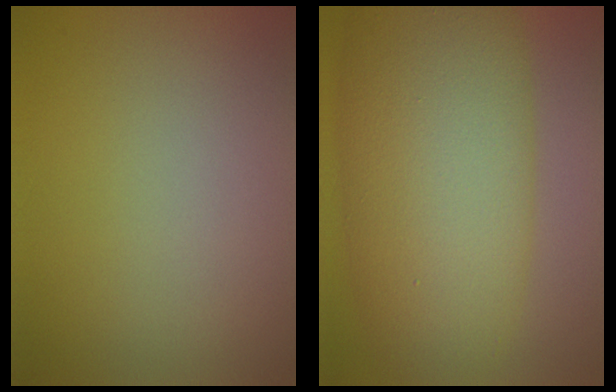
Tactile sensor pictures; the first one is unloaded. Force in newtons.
{"total": 12.5, "press": 12.5, "slide": 0.2}